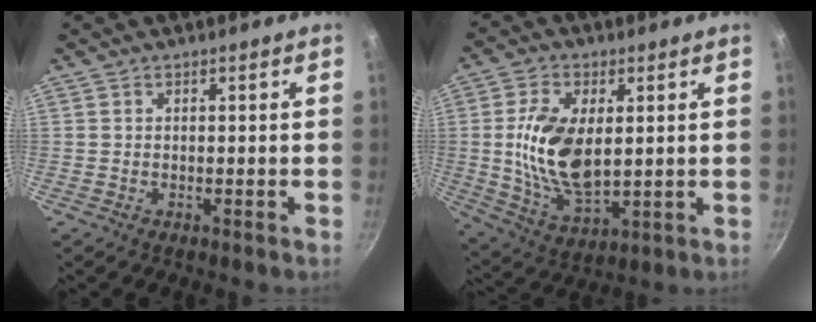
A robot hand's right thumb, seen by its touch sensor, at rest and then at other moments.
{"total": 14.6, "force": [1.6, 8.0, 12.1], "torque": [-0.222, -0.011, 0.037]}